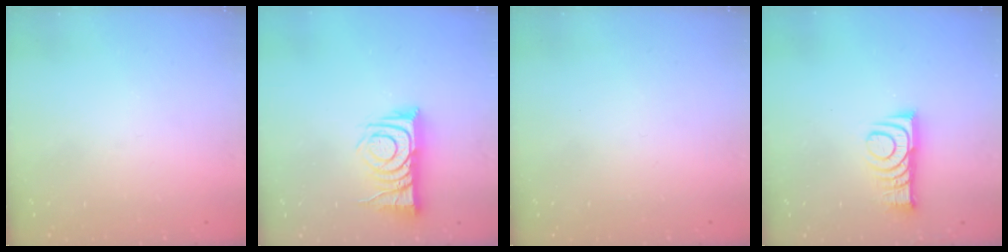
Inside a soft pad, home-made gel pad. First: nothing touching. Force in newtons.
{"total": 11.9, "press": 11.9, "slide": 0.6}
{"total": 1.8, "press": 1.8, "slide": 0.2}
{"total": 9.3, "press": 9.3, "slide": 0.2}